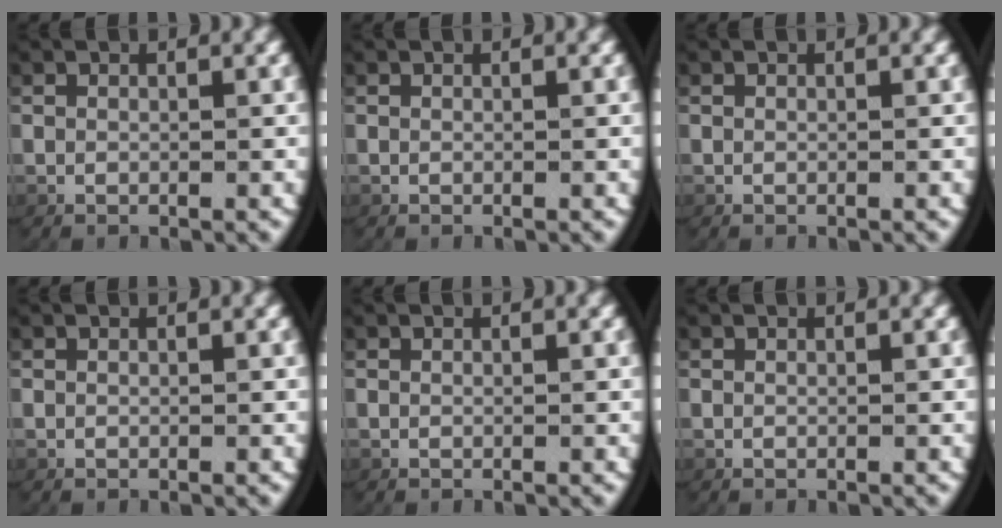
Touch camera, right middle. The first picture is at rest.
{"total": 0.0}
{"total": 0.0}
{"total": 0.0}
{"total": 0.0}
{"total": 0.0}